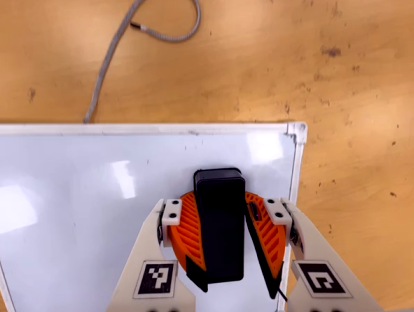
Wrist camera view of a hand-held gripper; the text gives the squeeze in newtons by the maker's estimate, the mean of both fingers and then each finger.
{"total": 14.4, "left": 15.9, "right": 12.9}